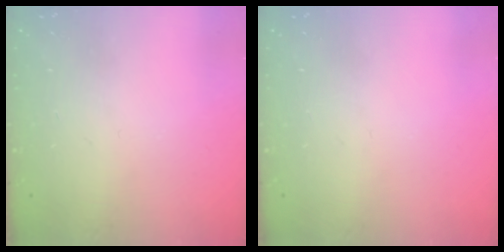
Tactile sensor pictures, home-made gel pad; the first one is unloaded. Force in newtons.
{"total": 0.0}